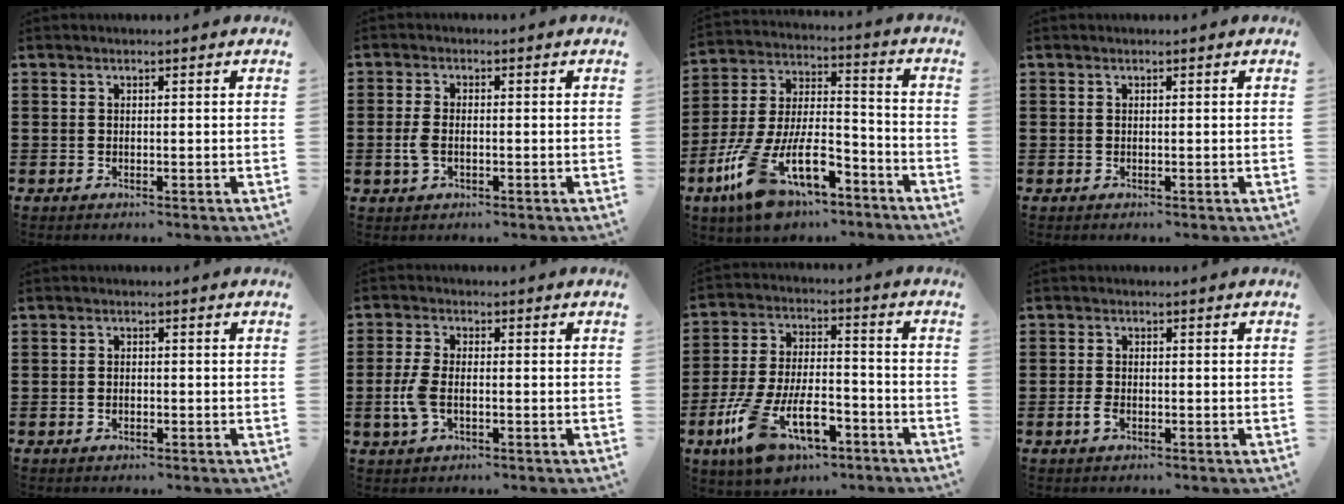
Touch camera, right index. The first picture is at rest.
{"total": 2.8, "force": [-0.6, 1.4, 2.3], "torque": [-0.060, -0.005, -0.014]}
{"total": 14.3, "force": [-7.9, 6.4, 10.1], "torque": [-0.219, 0.009, -0.142]}
{"total": 0.0}
{"total": 0.8, "force": [-0.5, 0.3, 0.5], "torque": [-0.012, -0.004, -0.008]}
{"total": 4.6, "force": [-1.0, 2.2, 3.9], "torque": [-0.097, -0.007, -0.024]}
{"total": 12.7, "force": [-6.3, 6.2, 9.1], "torque": [-0.200, 0.010, -0.115]}
{"total": 2.1, "force": [-0.9, 1.0, 1.6], "torque": [-0.046, -0.006, -0.020]}